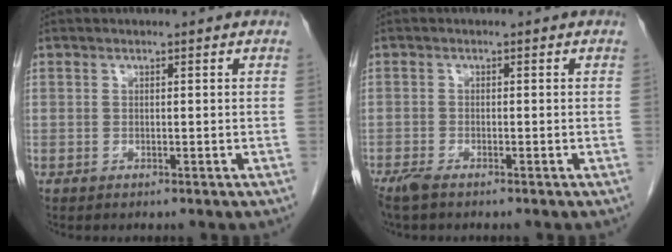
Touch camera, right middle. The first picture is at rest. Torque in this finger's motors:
{"motor_torque": [0.39, -0.24, 0.03, 0.01]}